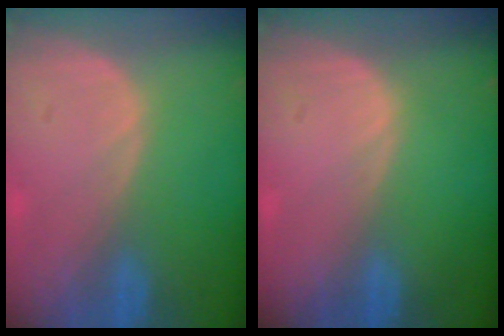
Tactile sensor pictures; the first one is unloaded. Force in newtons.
{"total": 0.0}